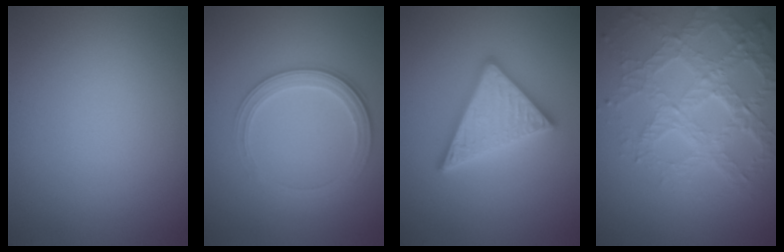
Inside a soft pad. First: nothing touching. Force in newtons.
{"total": 2.8, "press": 2.6, "slide": 0.8}
{"total": 4.9, "press": 4.9, "slide": 0.7}
{"total": 7.2, "press": 5.0, "slide": 5.1}